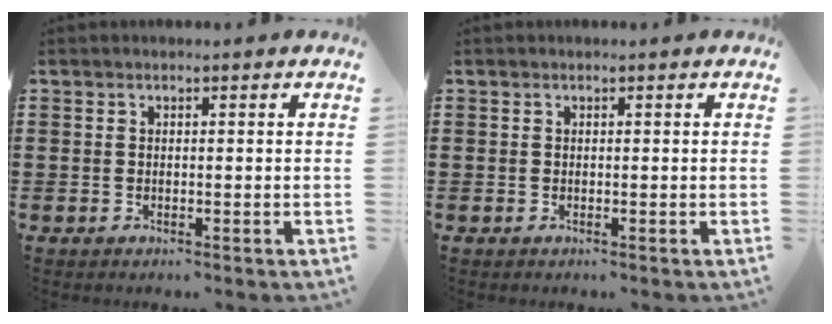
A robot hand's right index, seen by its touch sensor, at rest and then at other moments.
{"total": 0.0}